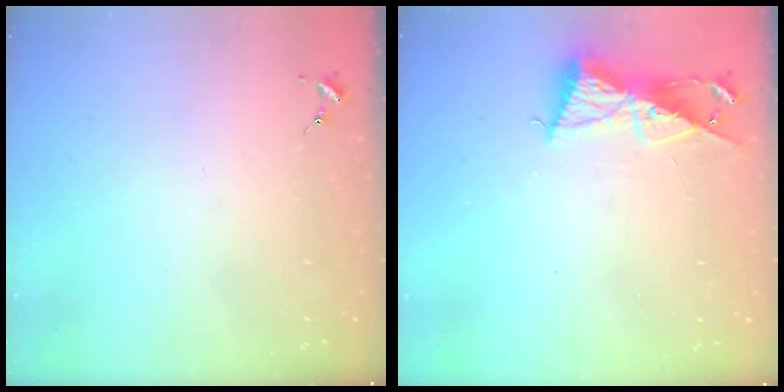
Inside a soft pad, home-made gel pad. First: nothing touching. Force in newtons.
{"total": 9.4, "press": 9.4, "slide": 0.6}